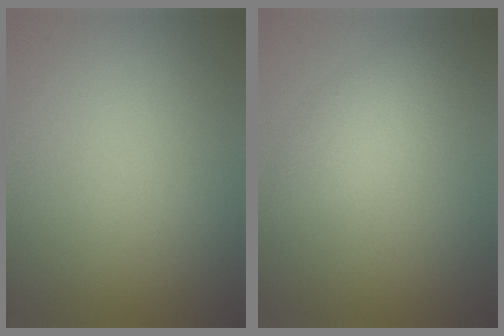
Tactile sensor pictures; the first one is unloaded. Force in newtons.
{"total": 3.0, "press": 3.0, "slide": 0.1}